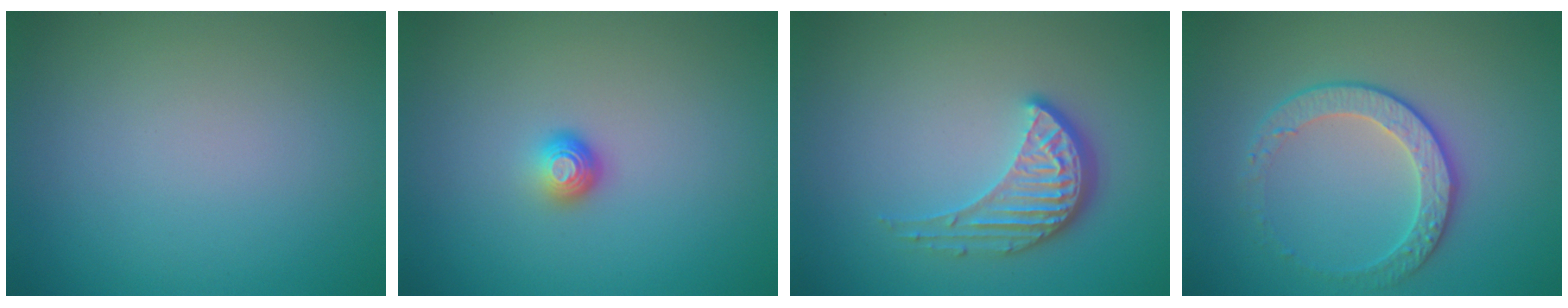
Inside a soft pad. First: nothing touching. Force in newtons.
{"total": 1.6, "press": 1.1, "slide": 1.1}
{"total": 4.1, "press": 3.0, "slide": 2.7}
{"total": 2.8, "press": 2.4, "slide": 1.4}